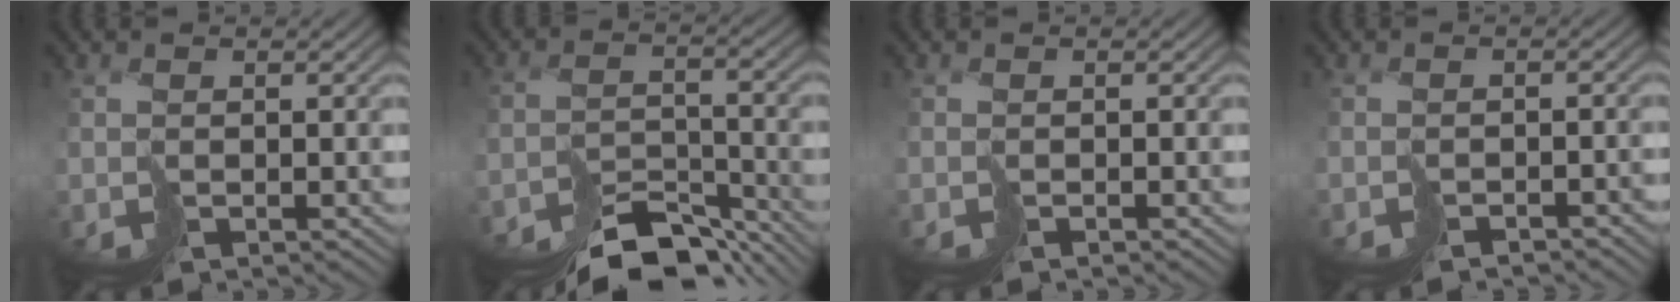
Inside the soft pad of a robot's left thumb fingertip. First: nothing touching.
{"total": 9.6, "force": [-8.9, 2.4, 2.8], "torque": [-0.024, -0.003, -0.132]}
{"total": 0.8, "force": [-0.7, -0.1, -0.3], "torque": [0.008, 0.001, -0.015]}
{"total": 2.8, "force": [-2.6, 0.6, 0.5], "torque": [0.006, -0.003, -0.044]}